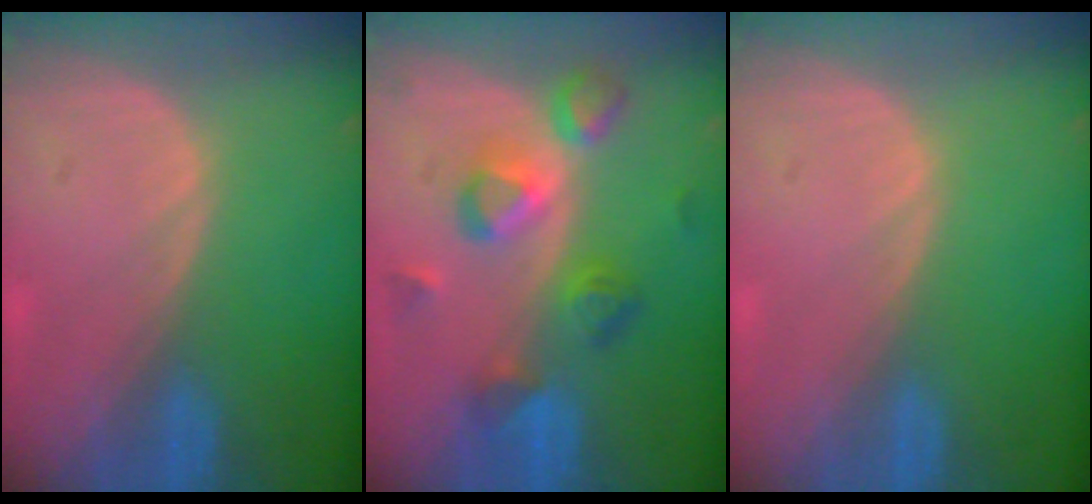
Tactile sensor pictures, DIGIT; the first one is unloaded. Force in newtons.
{"total": 7.4, "press": 7.4, "slide": 0.8}
{"total": 0.0}